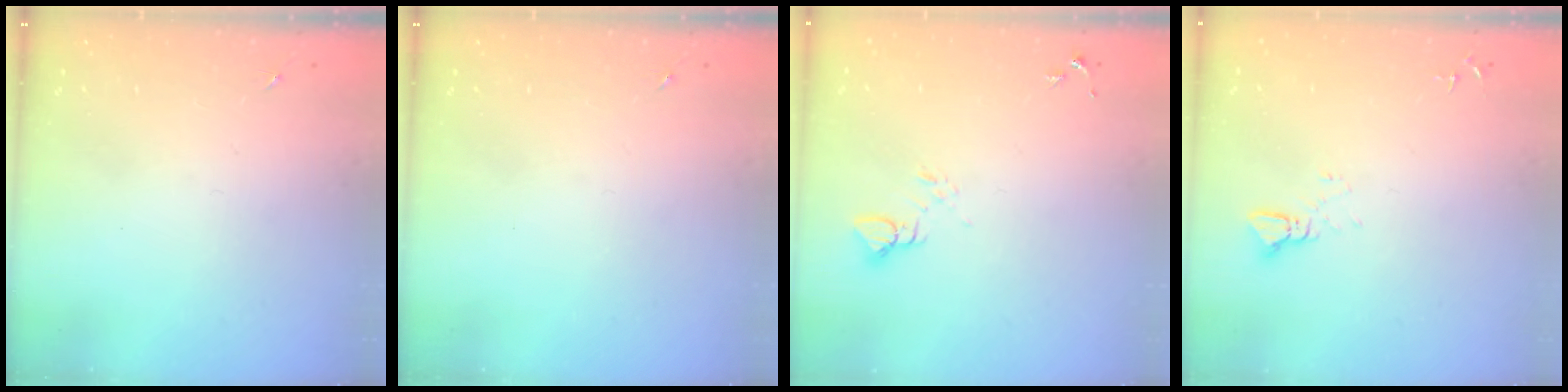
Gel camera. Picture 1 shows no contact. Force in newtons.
{"total": 0.0}
{"total": 3.4, "press": 3.4, "slide": 0.2}
{"total": 2.4, "press": 2.4, "slide": 0.1}